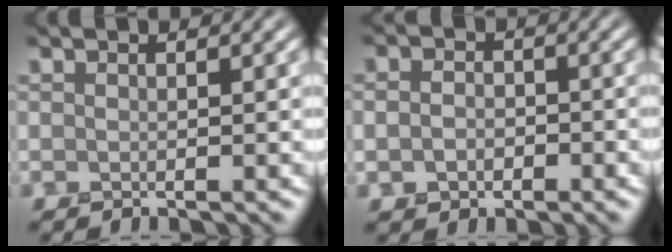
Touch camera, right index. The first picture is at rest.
{"total": 2.3, "force": [-0.5, 1.8, 1.3], "torque": [-0.023, -0.002, -0.015]}